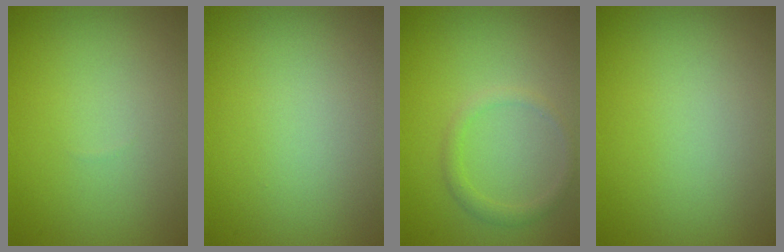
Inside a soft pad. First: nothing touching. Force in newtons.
{"total": 0.0}
{"total": 1.4, "press": 1.4, "slide": 0.1}
{"total": 0.0}